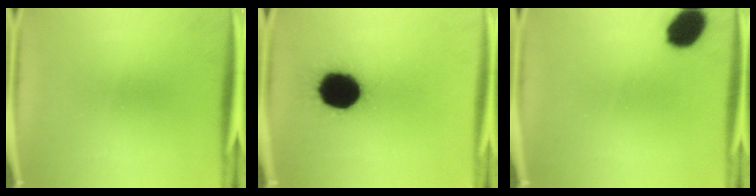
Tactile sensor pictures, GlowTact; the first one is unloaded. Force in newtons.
{"total": 19.4}
{"total": 9.1}